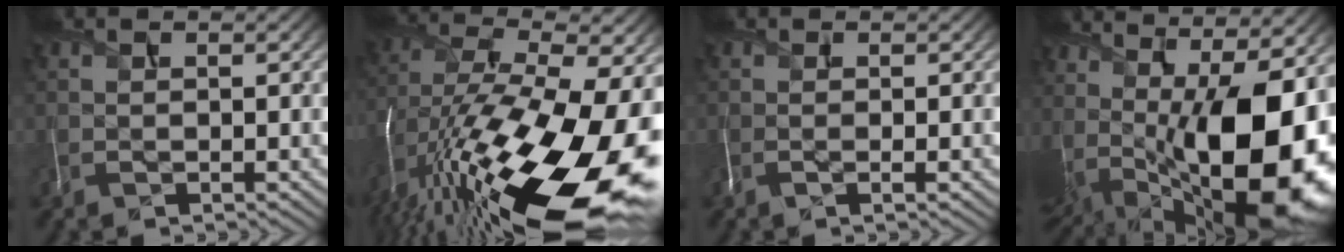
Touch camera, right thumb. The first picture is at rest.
{"total": 20.3, "force": [-8.3, 8.6, 16.5], "torque": [-0.342, -0.060, -0.118]}
{"total": 1.2, "force": [-0.3, 0.2, 1.1], "torque": [-0.022, -0.001, -0.009]}
{"total": 19.6, "force": [0.3, 10.8, 16.3], "torque": [-0.235, -0.026, 0.026]}